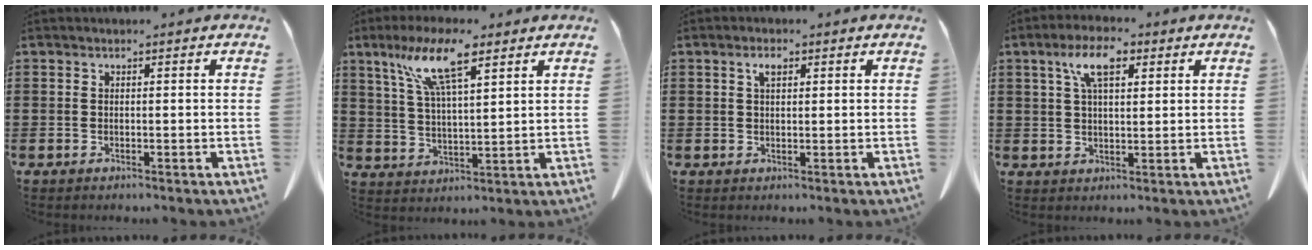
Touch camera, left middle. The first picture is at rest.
{"total": 10.0, "force": [6.4, 2.3, 7.4], "torque": [-0.159, -0.002, 0.112]}
{"total": 2.1, "force": [0.9, 0.8, 1.7], "torque": [-0.037, 0.004, 0.015]}
{"total": 6.9, "force": [3.4, 2.6, 5.4], "torque": [-0.109, 0.010, 0.057]}